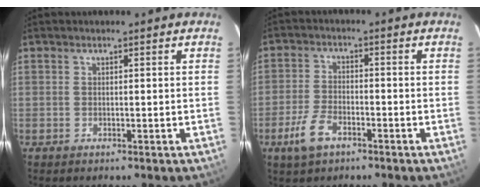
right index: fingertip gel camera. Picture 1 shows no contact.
{"total": 5.6, "force": [-3.2, 2.6, 3.7], "torque": [-0.085, -0.005, -0.057]}